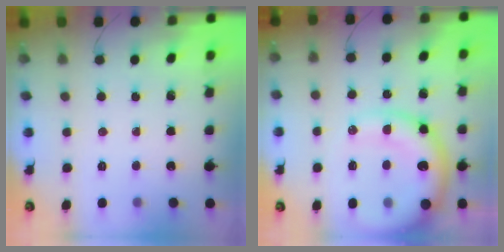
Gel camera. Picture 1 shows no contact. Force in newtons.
{"total": 17.4, "press": 16.9, "slide": 4.4}